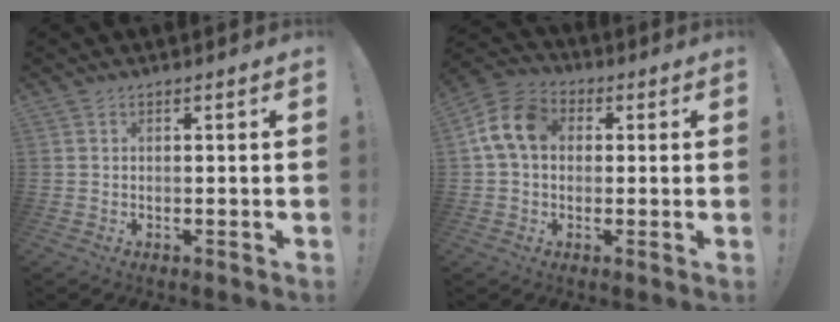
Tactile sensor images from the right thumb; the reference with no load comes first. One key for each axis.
{"total": 11.9, "fx": 2.3, "fy": 8.8, "fz": 7.8, "tx": -0.146, "ty": 0.016, "tz": 0.049}